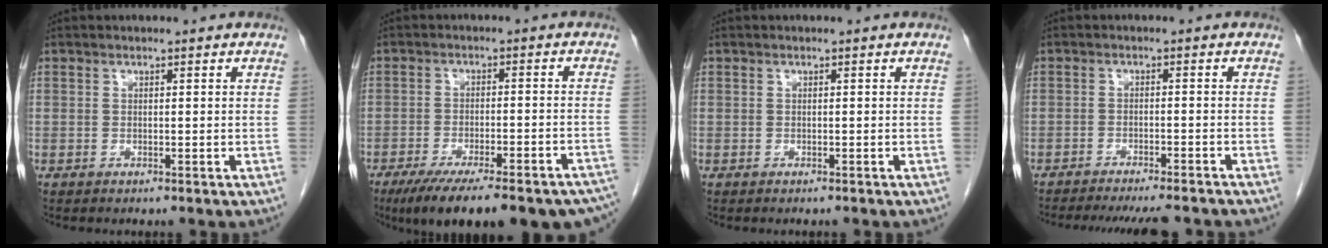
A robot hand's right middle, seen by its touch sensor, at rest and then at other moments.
{"total": 22.7, "force": [-18.0, 4.6, 13.1], "torque": [-0.140, -0.017, -0.233]}
{"total": 0.0}
{"total": 12.2, "force": [-11.0, 1.4, 5.0], "torque": [-0.067, -0.013, -0.139]}